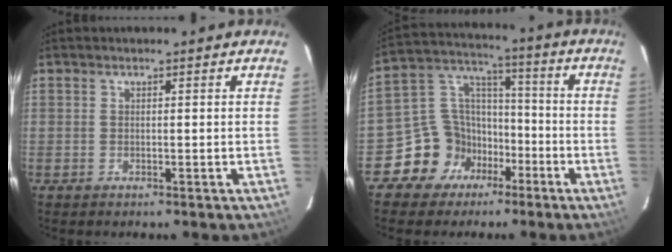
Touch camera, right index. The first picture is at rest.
{"total": 11.6, "force": [-6.3, 9.4, 2.6], "torque": [-0.061, 0.052, -0.098]}